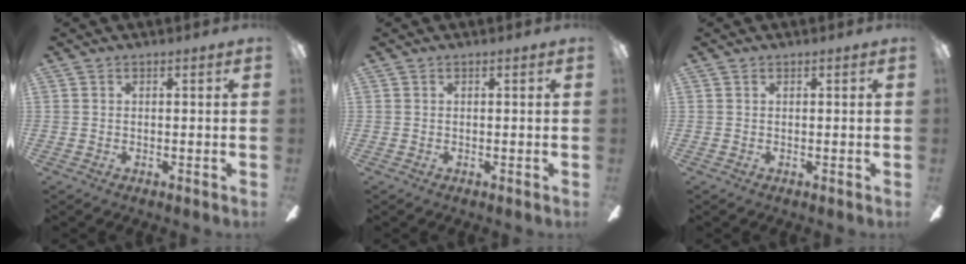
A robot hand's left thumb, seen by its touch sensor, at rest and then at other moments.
{"total": 0.0}
{"total": 0.0}